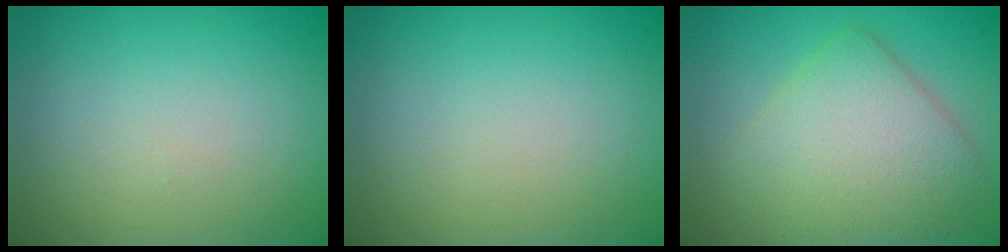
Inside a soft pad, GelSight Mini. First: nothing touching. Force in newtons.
{"total": 0.0}
{"total": 6.2, "press": 6.1, "slide": 0.5}